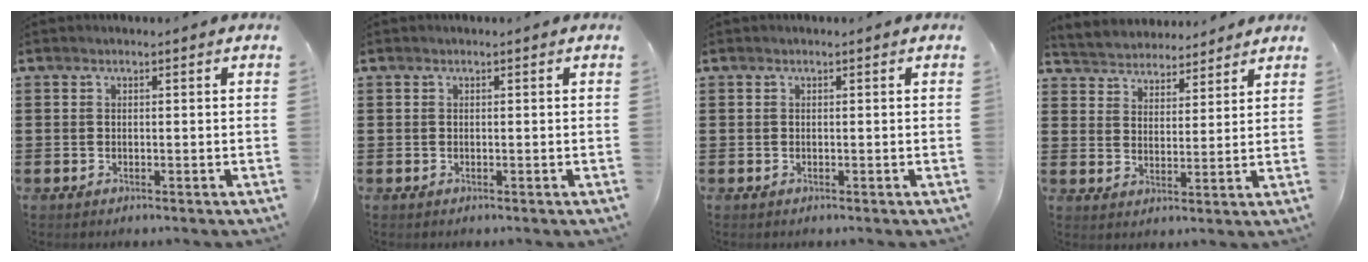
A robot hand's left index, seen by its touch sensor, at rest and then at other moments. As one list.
[{"total": 0.0}, {"total": 0.0}, {"total": 3.9, "force": [3.8, 0.7, -0.7], "torque": [-0.009, -0.021, 0.067]}]